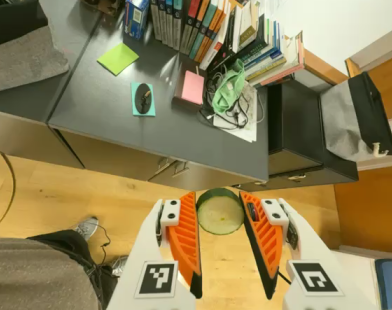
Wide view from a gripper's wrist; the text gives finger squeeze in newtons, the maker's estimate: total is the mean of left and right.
{"total": 8.4, "left": 8.8, "right": 7.9}